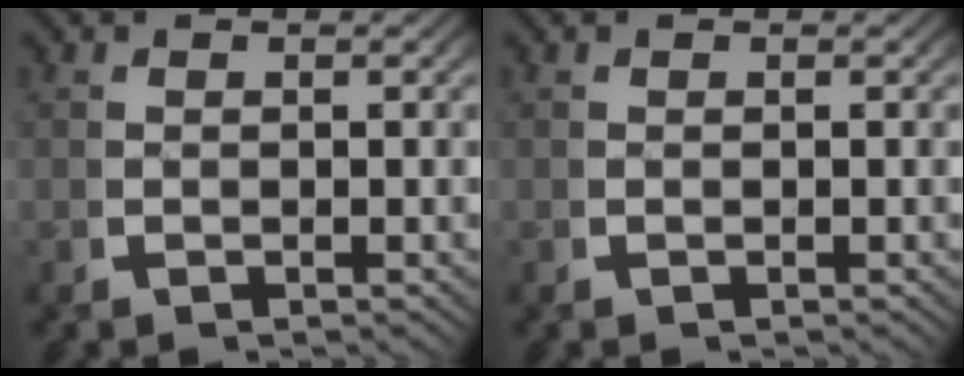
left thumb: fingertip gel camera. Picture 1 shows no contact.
{"total": 0.0}